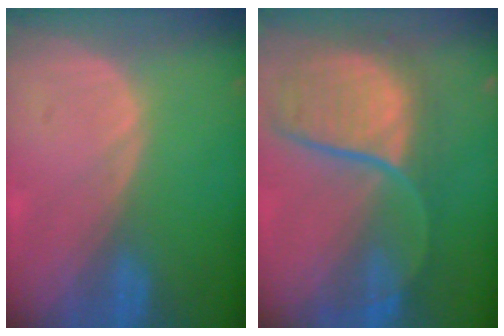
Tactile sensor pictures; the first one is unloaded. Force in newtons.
{"total": 10.9, "press": 9.8, "slide": 4.8}